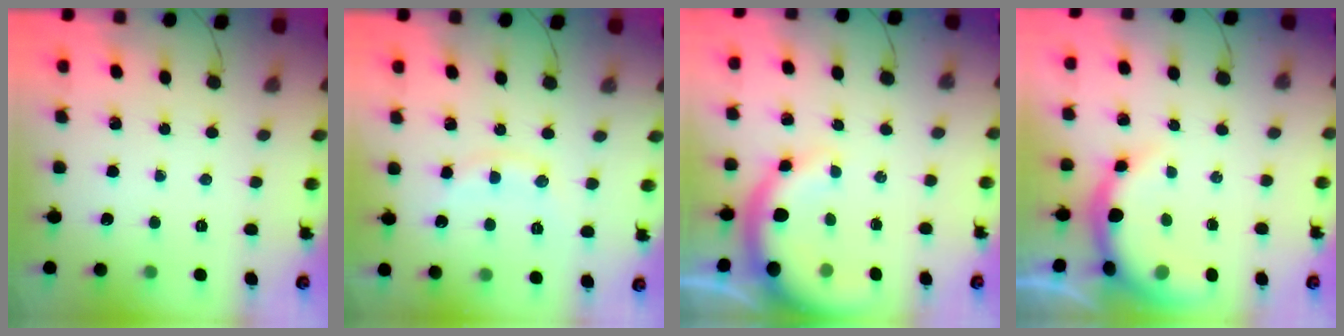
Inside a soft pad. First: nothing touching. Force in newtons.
{"total": 8.4, "press": 8.3, "slide": 0.7}
{"total": 10.2, "press": 10.0, "slide": 2.1}
{"total": 7.2, "press": 7.0, "slide": 1.7}